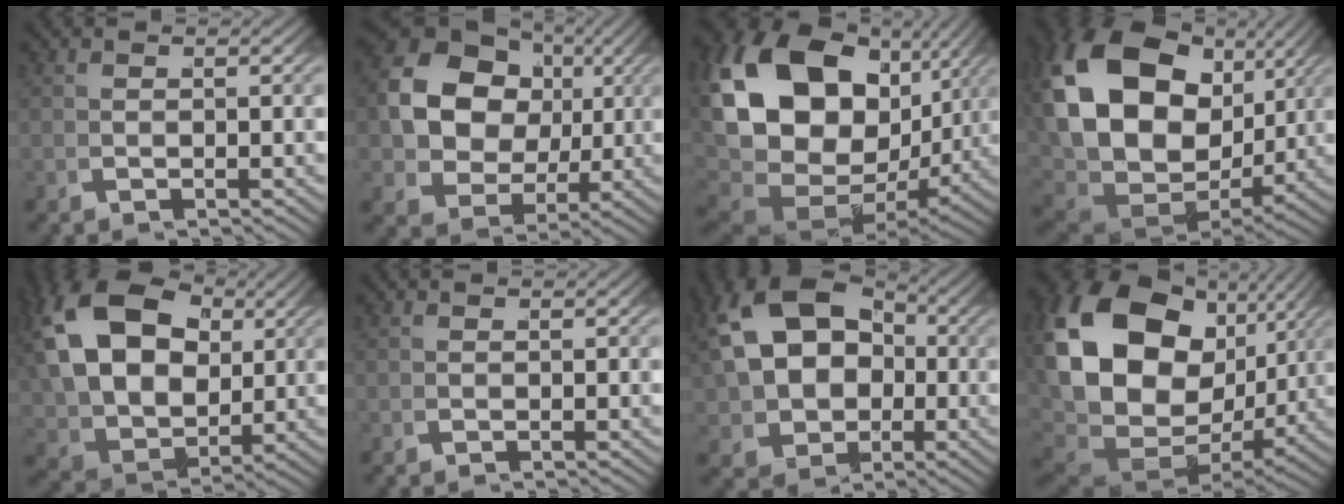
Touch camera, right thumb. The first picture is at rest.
{"total": 14.4, "force": [1.8, 11.2, 8.8], "torque": [-0.212, -0.032, 0.038]}
{"total": 26.1, "force": [2.0, 18.6, 18.3], "torque": [-0.372, -0.028, 0.042]}
{"total": 22.4, "force": [2.3, 15.7, 15.7], "torque": [-0.350, -0.029, 0.048]}
{"total": 16.9, "force": [3.0, 12.4, 11.0], "torque": [-0.269, -0.025, 0.060]}
{"total": 0.0}
{"total": 15.6, "force": [1.2, 11.9, 9.9], "torque": [-0.231, -0.037, 0.039]}
{"total": 24.9, "force": [2.4, 17.6, 17.5], "torque": [-0.372, -0.026, 0.046]}